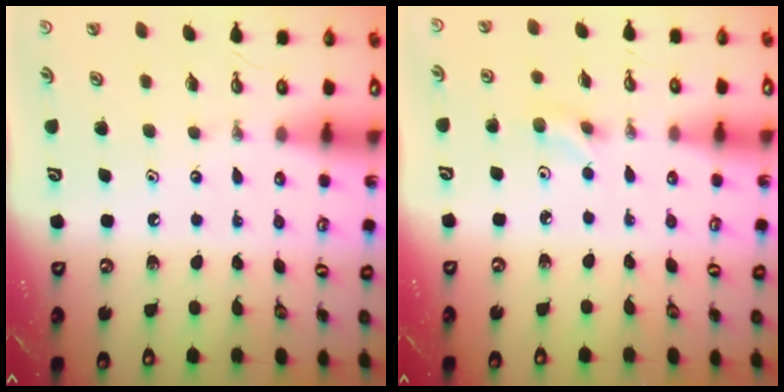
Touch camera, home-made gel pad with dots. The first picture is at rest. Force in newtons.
{"total": 3.6, "press": 3.6, "slide": 0.6}